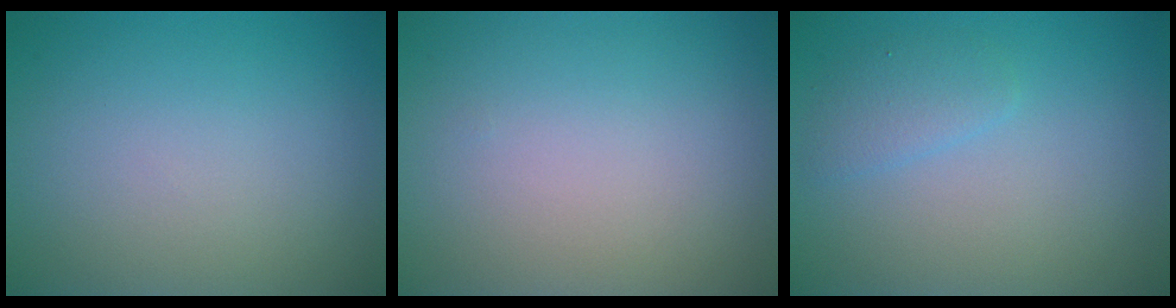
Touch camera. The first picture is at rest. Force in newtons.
{"total": 0.0}
{"total": 1.6, "press": 1.6, "slide": 0.0}